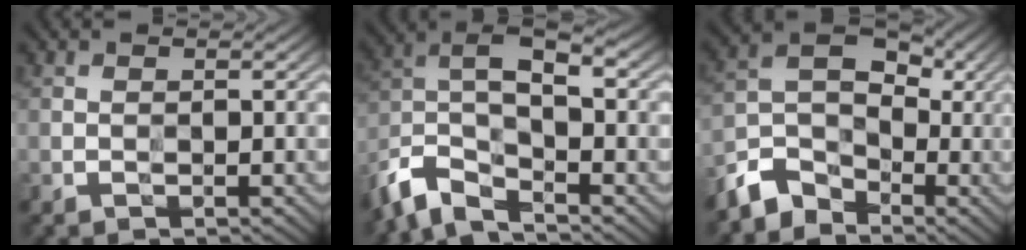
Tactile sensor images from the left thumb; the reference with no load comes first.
{"total": 9.3, "force": [-5.2, 3.5, 6.9], "torque": [-0.134, -0.003, -0.117]}
{"total": 7.3, "force": [-4.8, 4.6, 3.1], "torque": [-0.060, 0.000, -0.117]}